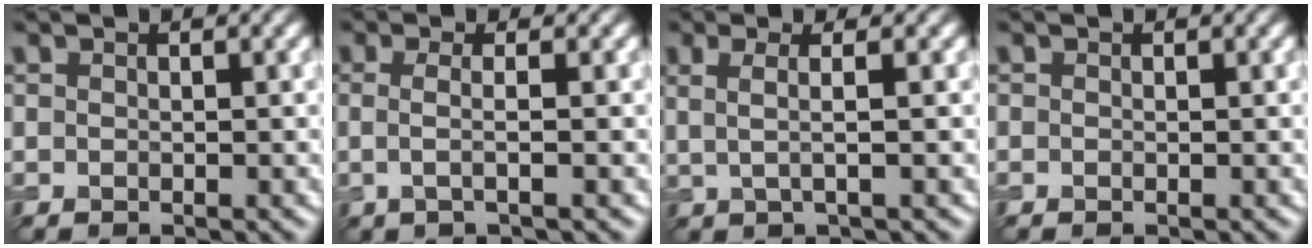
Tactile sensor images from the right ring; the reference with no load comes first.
{"total": 2.2, "force": [-0.1, 0.7, 2.1], "torque": [-0.037, -0.004, -0.010]}
{"total": 2.4, "force": [0.4, 0.7, 2.2], "torque": [-0.048, -0.003, 0.003]}
{"total": 0.0}